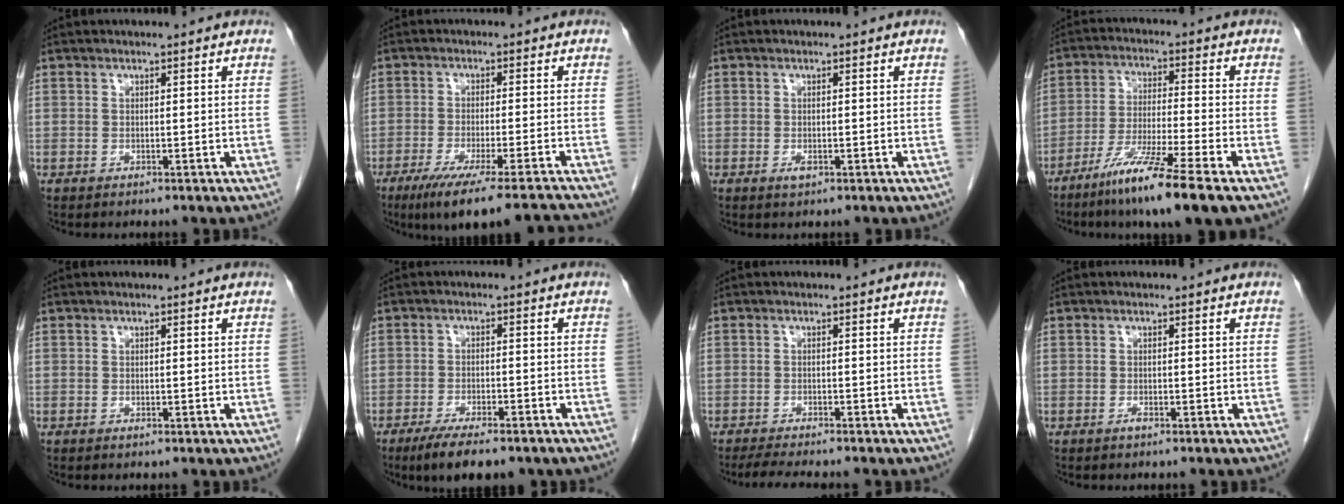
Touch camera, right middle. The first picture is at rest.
{"total": 14.1, "force": [-12.1, -1.0, 7.3], "torque": [-0.095, -0.034, -0.183]}
{"total": 1.0, "force": [-0.4, 0.4, 0.8], "torque": [-0.015, -0.001, -0.005]}
{"total": 11.4, "force": [-7.4, -0.9, 8.7], "torque": [-0.168, -0.040, -0.135]}
{"total": 0.0}
{"total": 9.0, "force": [-6.7, 2.3, 5.5], "torque": [-0.082, -0.014, -0.098]}
{"total": 5.8, "force": [-5.0, 0.5, 2.8], "torque": [-0.039, -0.013, -0.077]}
{"total": 0.6, "force": [-0.5, 0.0, 0.4], "torque": [-0.011, 0.000, -0.009]}